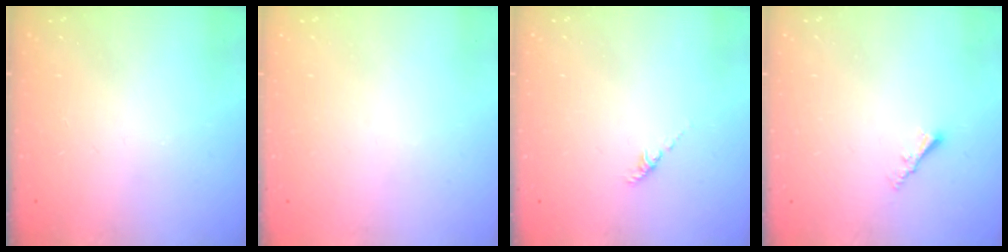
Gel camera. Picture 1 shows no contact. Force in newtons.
{"total": 1.6, "press": 1.6, "slide": 0.2}
{"total": 1.2, "press": 1.1, "slide": 0.5}
{"total": 2.0, "press": 2.0, "slide": 0.3}